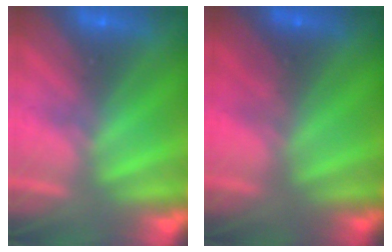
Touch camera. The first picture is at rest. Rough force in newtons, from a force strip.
{"total": 2.2}